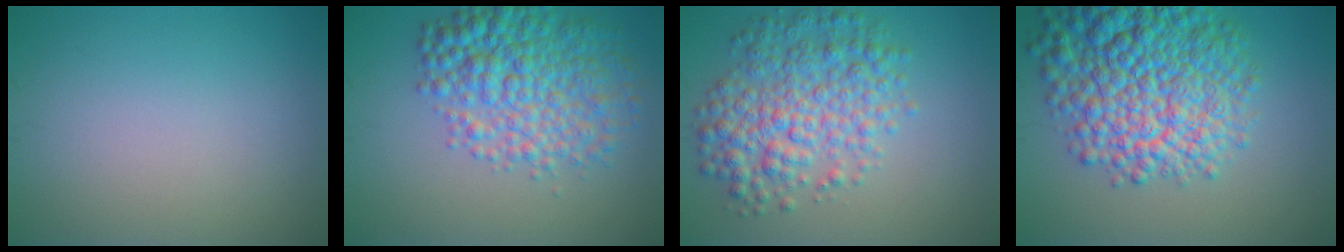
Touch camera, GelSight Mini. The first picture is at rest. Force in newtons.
{"total": 7.1, "press": 7.1, "slide": 0.1}
{"total": 6.5, "press": 6.5, "slide": 0.1}
{"total": 11.7, "press": 11.7, "slide": 0.6}